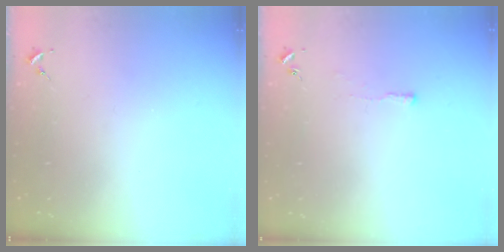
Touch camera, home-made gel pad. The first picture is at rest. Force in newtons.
{"total": 3.3, "press": 3.2, "slide": 0.6}